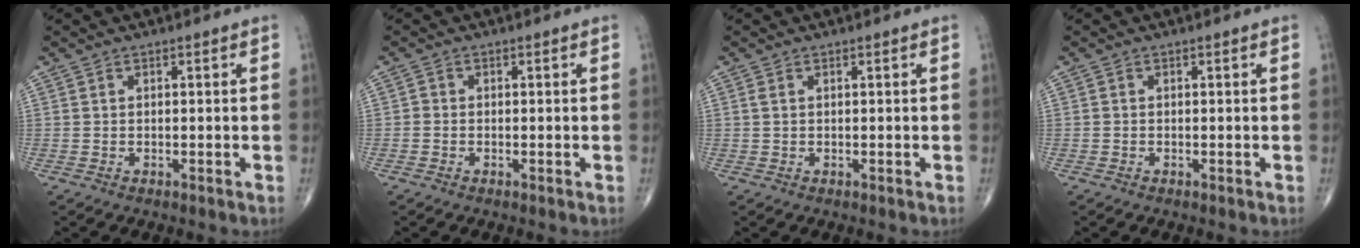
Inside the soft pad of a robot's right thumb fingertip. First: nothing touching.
{"total": 0.9, "force": [-0.4, 0.7, 0.3], "torque": [0.000, 0.002, -0.012]}
{"total": 0.8, "force": [0.3, 0.4, 0.6], "torque": [-0.018, 0.006, 0.009]}
{"total": 0.0}